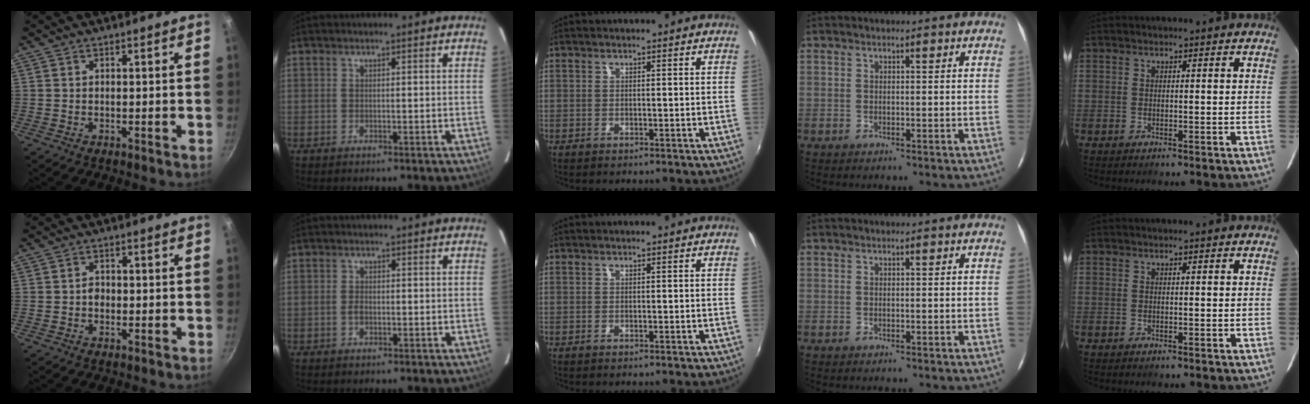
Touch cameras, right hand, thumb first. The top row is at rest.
{"thumb": {"total": 1.6, "force": [-0.3, 1.4, 0.8], "torque": [-0.007, 0.009, -0.005]}, "index": {"total": 1.5, "force": [-0.4, 1.0, 1.0], "torque": [-0.020, 0.002, -0.009]}}